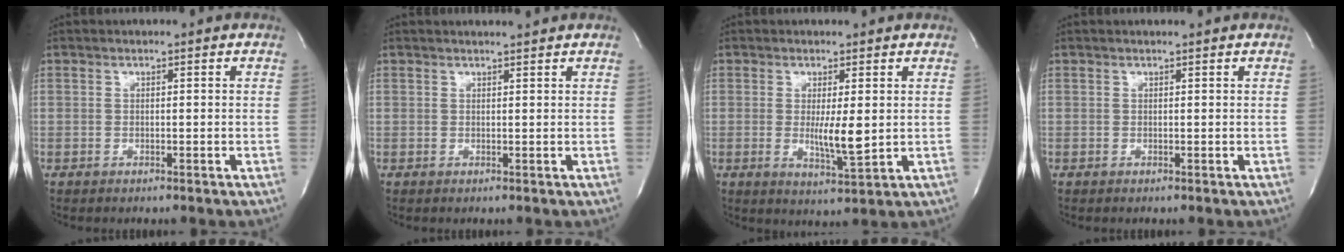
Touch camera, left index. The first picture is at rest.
{"total": 1.9, "force": [1.8, -0.2, 0.4], "torque": [-0.008, 0.003, 0.025]}
{"total": 5.0, "force": [0.2, 0.7, 4.9], "torque": [-0.087, -0.017, 0.007]}
{"total": 0.7, "force": [0.6, -0.1, 0.2], "torque": [-0.007, 0.001, 0.010]}